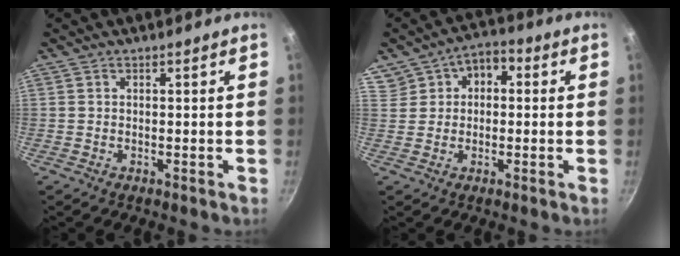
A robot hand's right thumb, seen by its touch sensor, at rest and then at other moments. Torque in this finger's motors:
{"motor_torque": [-0.01, 0.01, -0.10, 0.70, 0.08]}